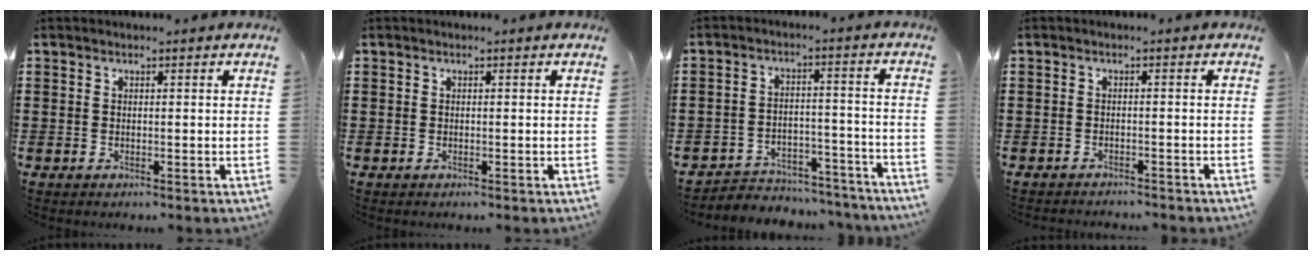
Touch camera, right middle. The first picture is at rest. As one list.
[{"total": 0.0}, {"total": 4.6, "force": [-4.5, 1.0, 0.3], "torque": [-0.008, 0.012, -0.095]}, {"total": 1.1, "force": [-1.0, -0.1, 0.0], "torque": [-0.005, -0.001, -0.021]}]